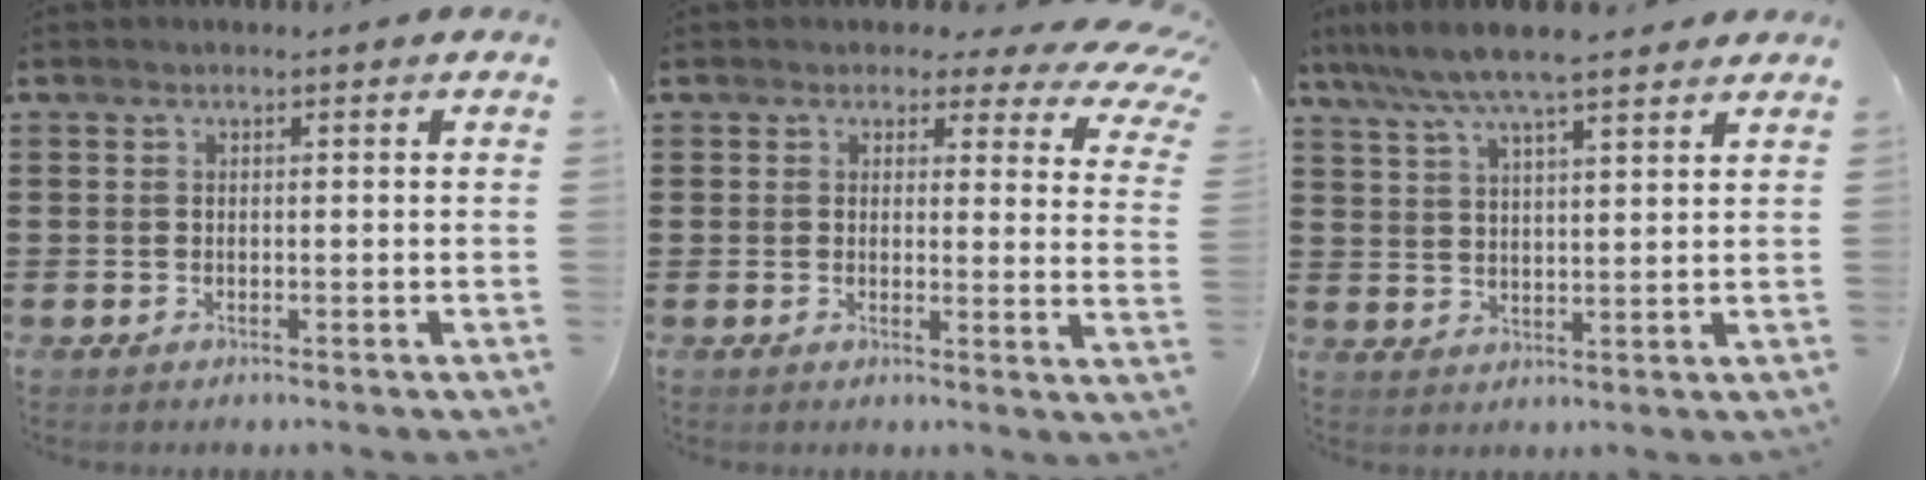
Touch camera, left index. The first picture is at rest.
{"total": 3.5, "force": [2.7, 1.5, 1.7], "torque": [-0.033, -0.012, 0.043]}
{"total": 7.2, "force": [6.0, 0.8, 3.8], "torque": [-0.090, -0.016, 0.107]}